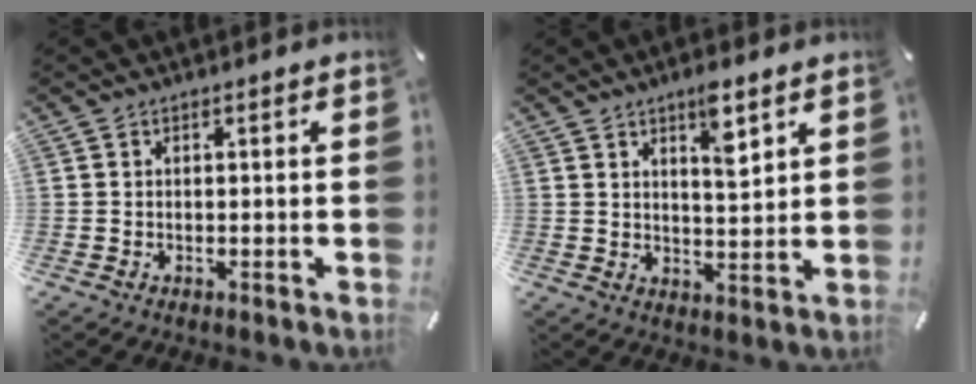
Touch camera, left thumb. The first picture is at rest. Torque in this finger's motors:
{"motor_torque": [0.44, 0.47, 0.07, 0.12, 0.03]}